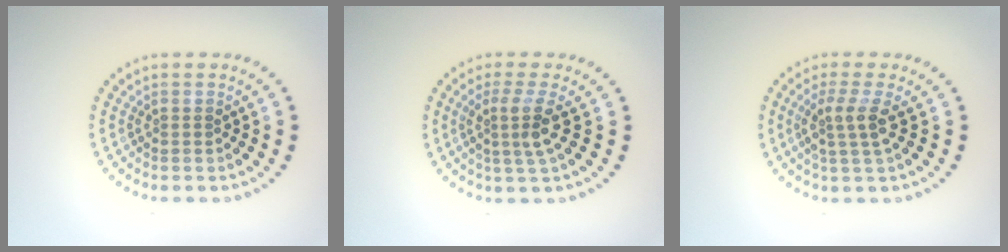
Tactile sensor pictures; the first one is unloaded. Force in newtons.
{"total": 2.7, "press": 2.0, "slide": 1.8}
{"total": 2.6, "press": 2.0, "slide": 1.7}